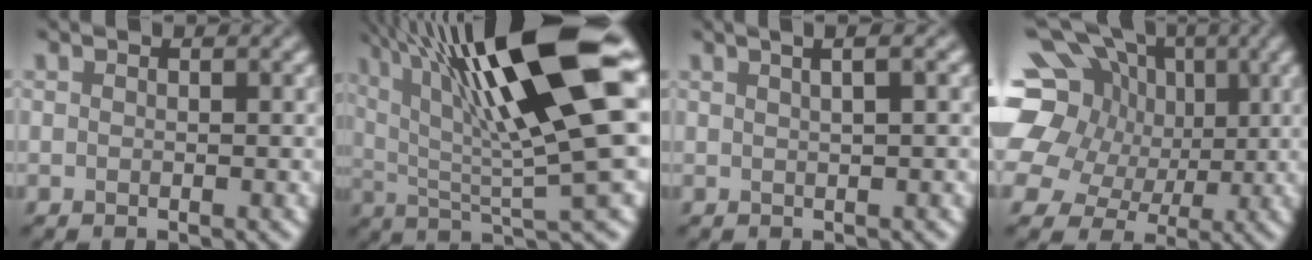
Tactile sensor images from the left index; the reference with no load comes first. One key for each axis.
{"total": 15.4, "fx": 5.9, "fy": 3.1, "fz": 13.9, "tx": -0.221, "ty": 0.012, "tz": 0.094}
{"total": 4.5, "fx": 2.0, "fy": 2.0, "fz": 3.5, "tx": -0.016, "ty": 0.032, "tz": -0.003}
{"total": 19.1, "fx": 4.5, "fy": 16.1, "fz": 9.2, "tx": -0.194, "ty": 0.033, "tz": 0.035}